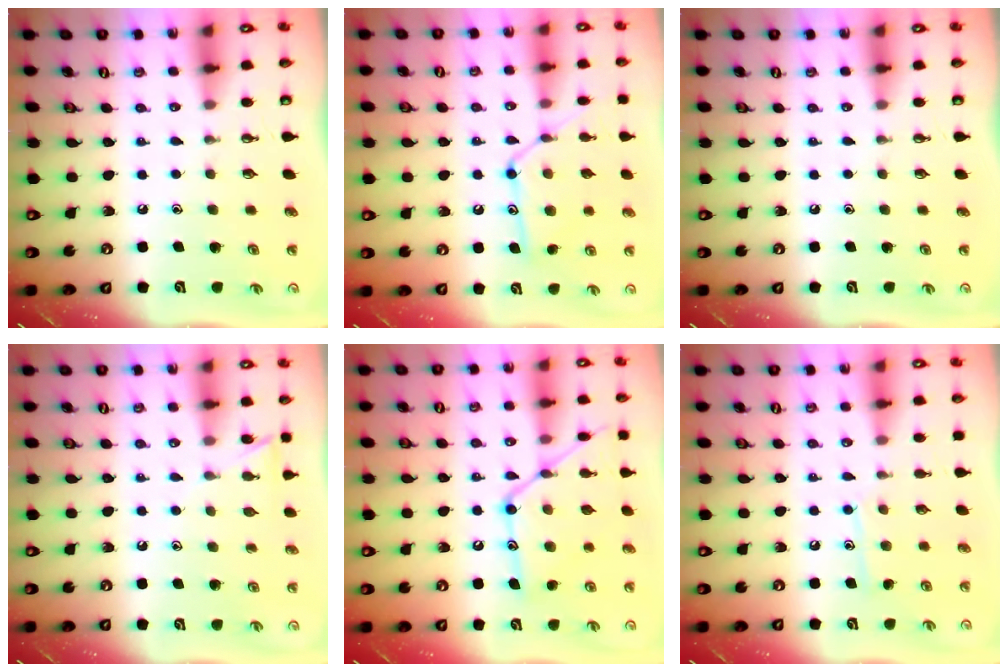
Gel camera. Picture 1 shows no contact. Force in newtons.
{"total": 12.7, "press": 12.7, "slide": 0.7}
{"total": 0.0}
{"total": 5.5, "press": 5.5, "slide": 0.6}
{"total": 17.1, "press": 17.1, "slide": 1.2}
{"total": 8.0, "press": 8.0, "slide": 0.6}